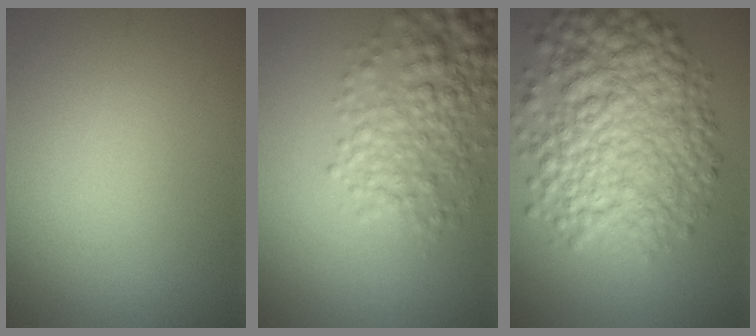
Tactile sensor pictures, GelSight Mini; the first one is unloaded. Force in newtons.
{"total": 5.3, "press": 5.3, "slide": 0.1}
{"total": 10.0, "press": 10.0, "slide": 0.2}